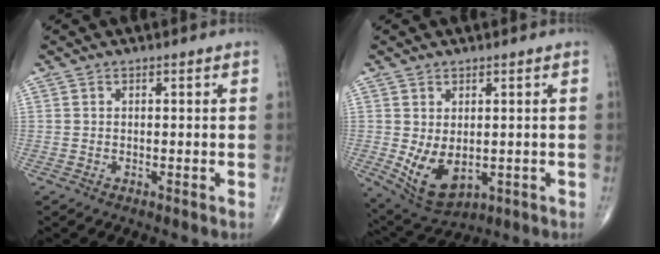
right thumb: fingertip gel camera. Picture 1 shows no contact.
{"total": 8.4, "force": [-0.8, 5.0, 6.7], "torque": [-0.112, -0.012, 0.008]}